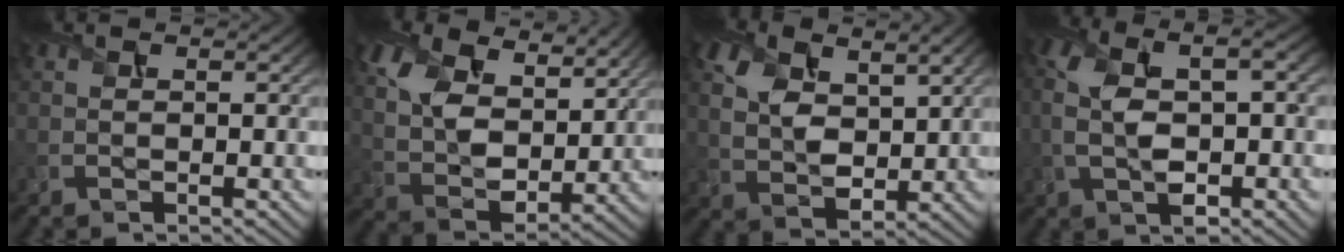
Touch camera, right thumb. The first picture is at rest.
{"total": 12.5, "force": [6.4, 7.1, 8.0], "torque": [-0.196, 0.000, 0.110]}
{"total": 7.7, "force": [3.0, 4.4, 5.6], "torque": [-0.130, -0.003, 0.056]}
{"total": 8.9, "force": [-0.5, 4.2, 7.8], "torque": [-0.172, 0.003, -0.009]}